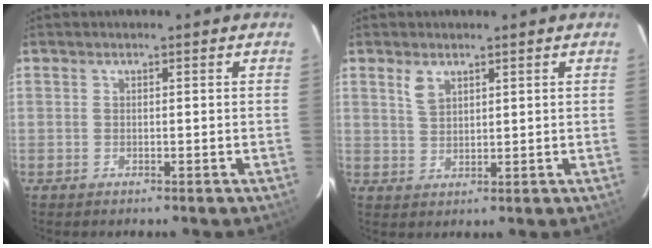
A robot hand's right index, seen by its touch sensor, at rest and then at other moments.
{"total": 3.2, "force": [1.9, 1.7, 1.9], "torque": [-0.036, 0.002, 0.040]}